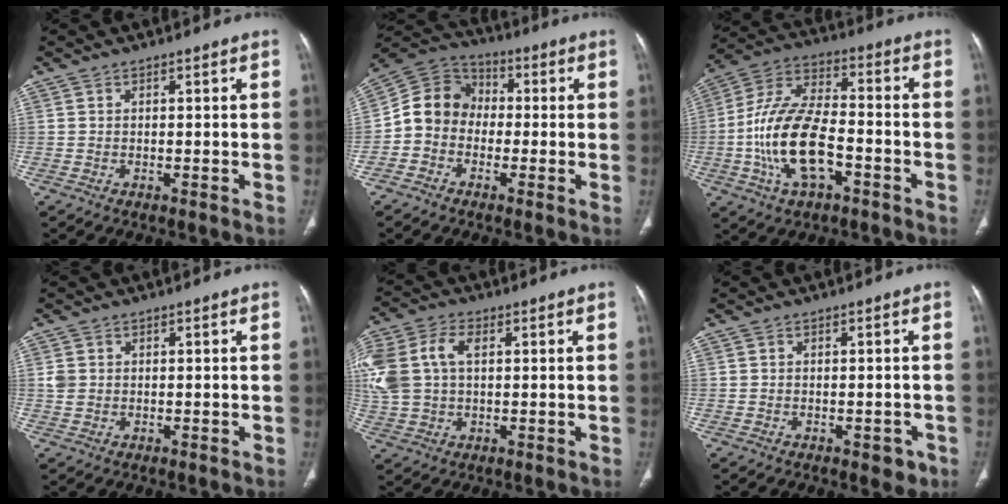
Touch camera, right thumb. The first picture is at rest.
{"total": 9.4, "force": [-1.5, 8.1, 4.5], "torque": [-0.069, 0.040, -0.045]}
{"total": 16.9, "force": [-4.8, 8.4, 13.9], "torque": [-0.273, 0.035, -0.085]}
{"total": 1.8, "force": [0.2, 1.6, 0.9], "torque": [-0.017, 0.001, 0.007]}
{"total": 15.8, "force": [3.2, 10.8, 11.0], "torque": [-0.286, 0.030, 0.065]}
{"total": 2.6, "force": [-1.3, 1.6, 1.6], "torque": [-0.003, 0.003, -0.012]}